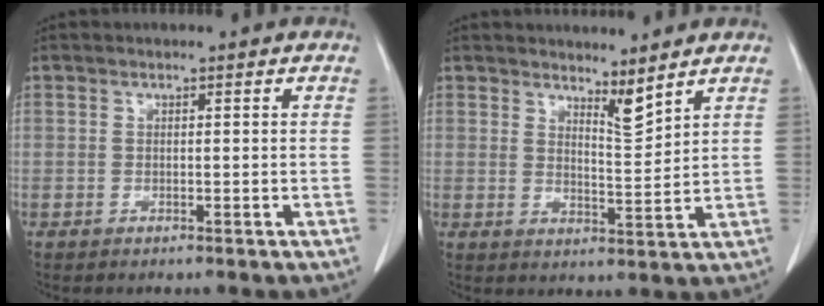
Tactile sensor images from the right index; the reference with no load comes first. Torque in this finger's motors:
{"motor_torque": [-0.11, 0.39, 0.04, 0.01]}